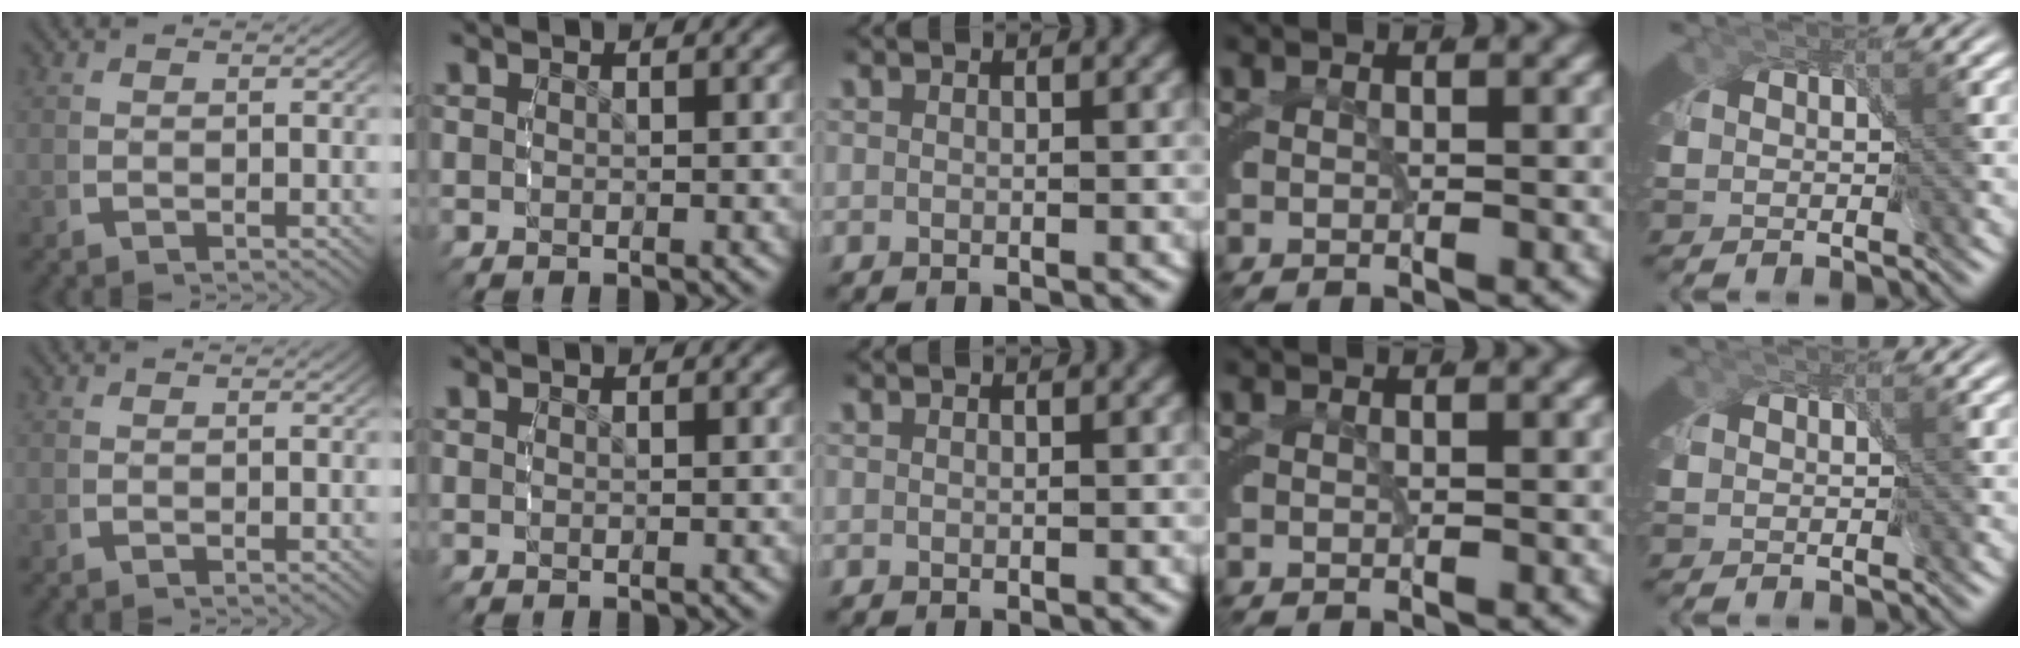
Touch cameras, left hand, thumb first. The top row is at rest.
{}